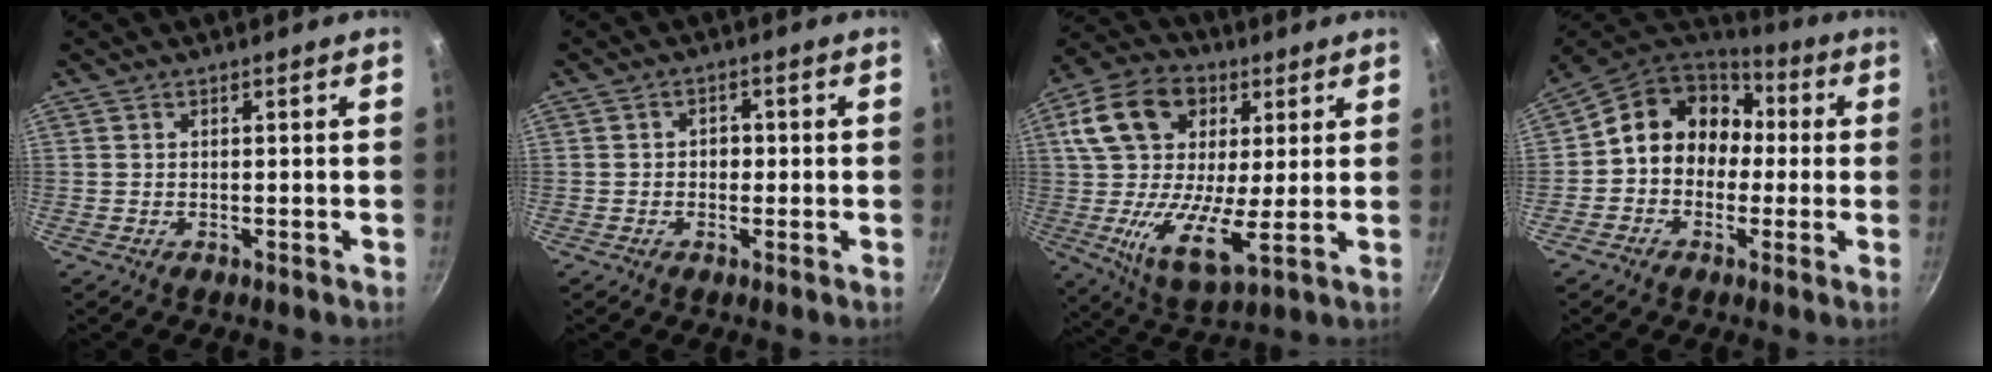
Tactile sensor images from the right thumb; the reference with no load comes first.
{"total": 2.2, "force": [-0.3, 2.0, 1.1], "torque": [-0.005, 0.006, -0.007]}
{"total": 19.1, "force": [4.1, 11.5, 14.7], "torque": [-0.244, -0.008, 0.054]}
{"total": 13.6, "force": [0.6, 11.7, 6.8], "torque": [-0.067, 0.042, -0.010]}